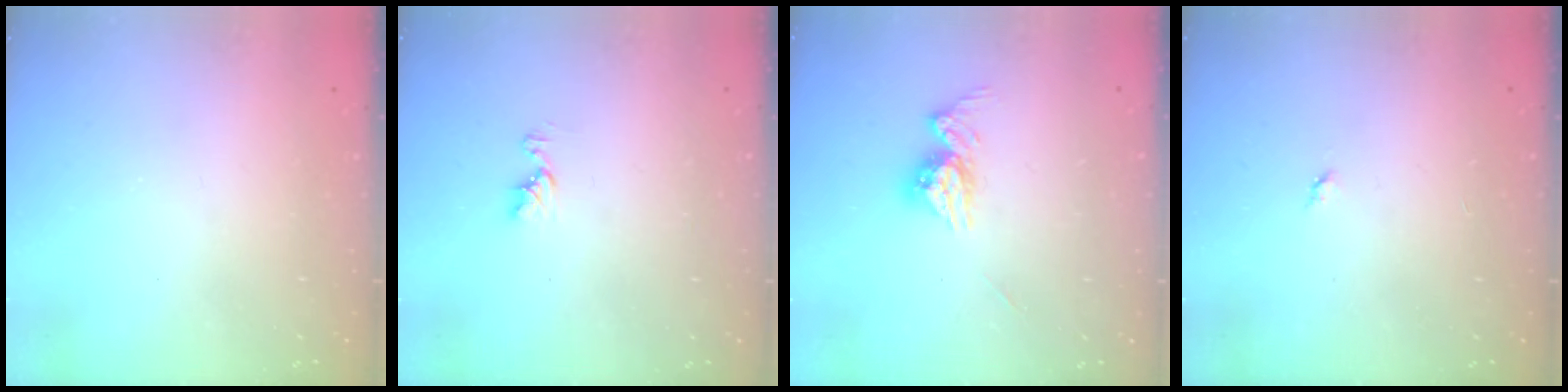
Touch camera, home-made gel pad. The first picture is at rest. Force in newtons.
{"total": 5.1, "press": 5.1, "slide": 0.6}
{"total": 9.4, "press": 9.4, "slide": 0.8}
{"total": 2.8, "press": 2.8, "slide": 0.4}